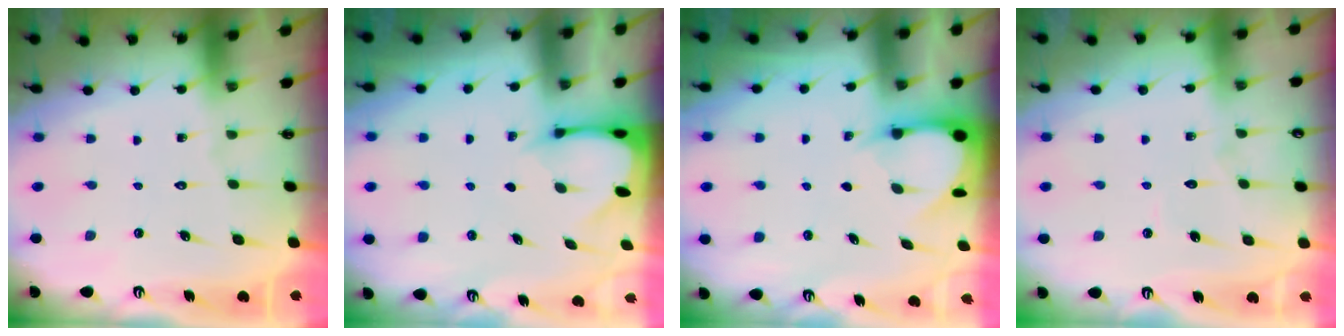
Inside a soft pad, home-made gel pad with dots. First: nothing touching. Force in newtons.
{"total": 2.3, "press": 2.3, "slide": 0.3}
{"total": 3.1, "press": 3.1, "slide": 0.1}
{"total": 4.8, "press": 4.8, "slide": 0.3}